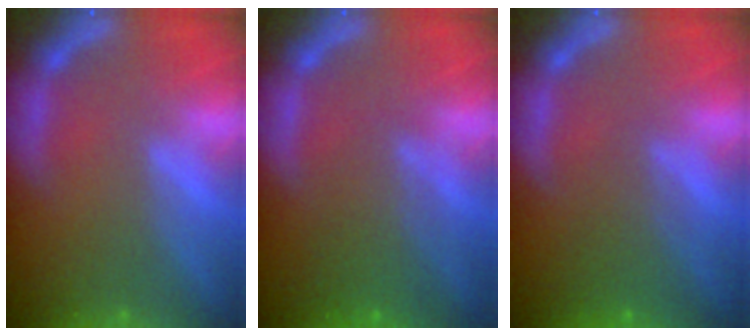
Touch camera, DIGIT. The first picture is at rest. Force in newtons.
{"total": 4.1}
{"total": 3.0}